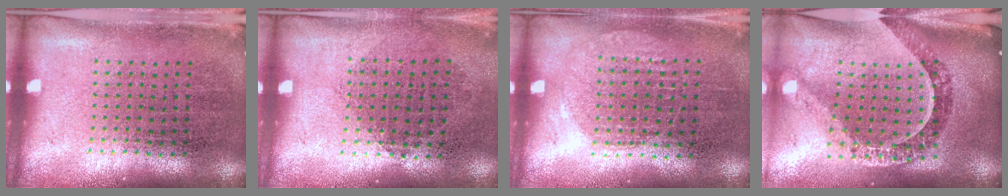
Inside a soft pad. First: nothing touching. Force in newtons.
{"total": 0.9, "press": 0.8, "slide": 0.4}
{"total": 1.0, "press": 0.9, "slide": 0.4}
{"total": 1.8, "press": 1.6, "slide": 0.8}